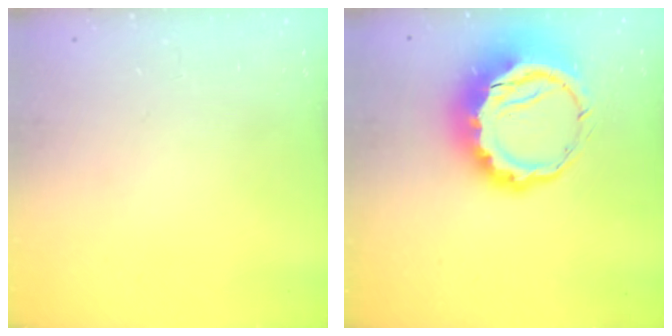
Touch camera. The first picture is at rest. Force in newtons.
{"total": 13.1, "press": 12.8, "slide": 2.8}